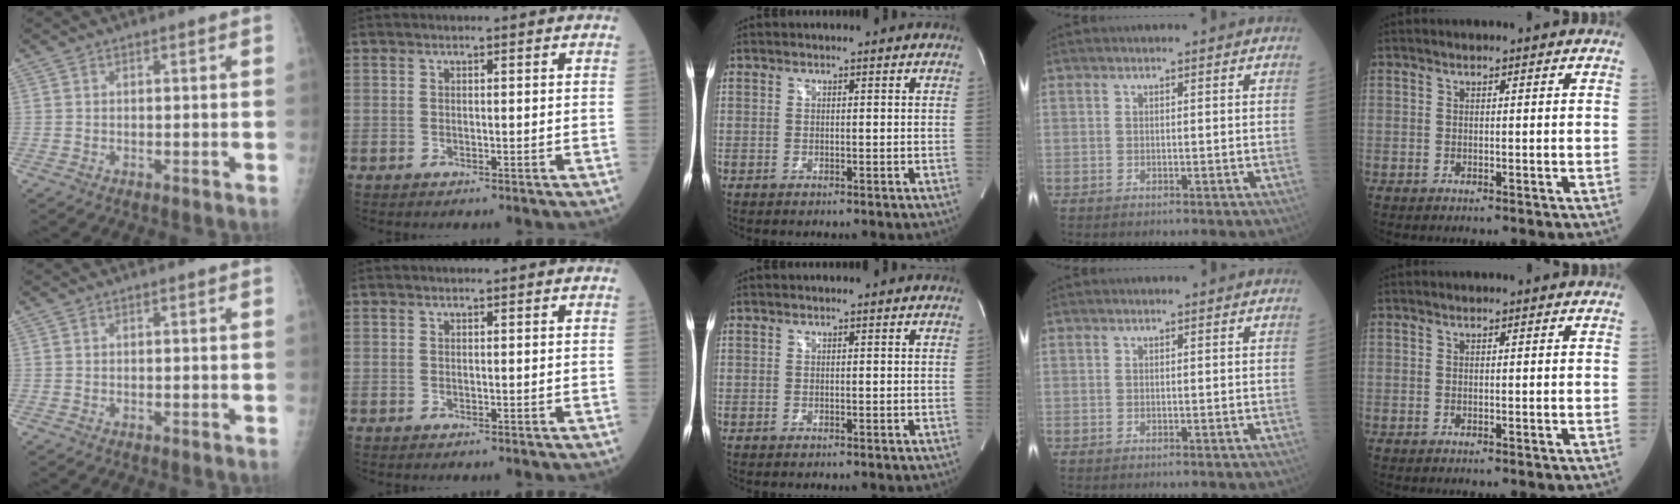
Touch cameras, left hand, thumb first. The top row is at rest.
{}